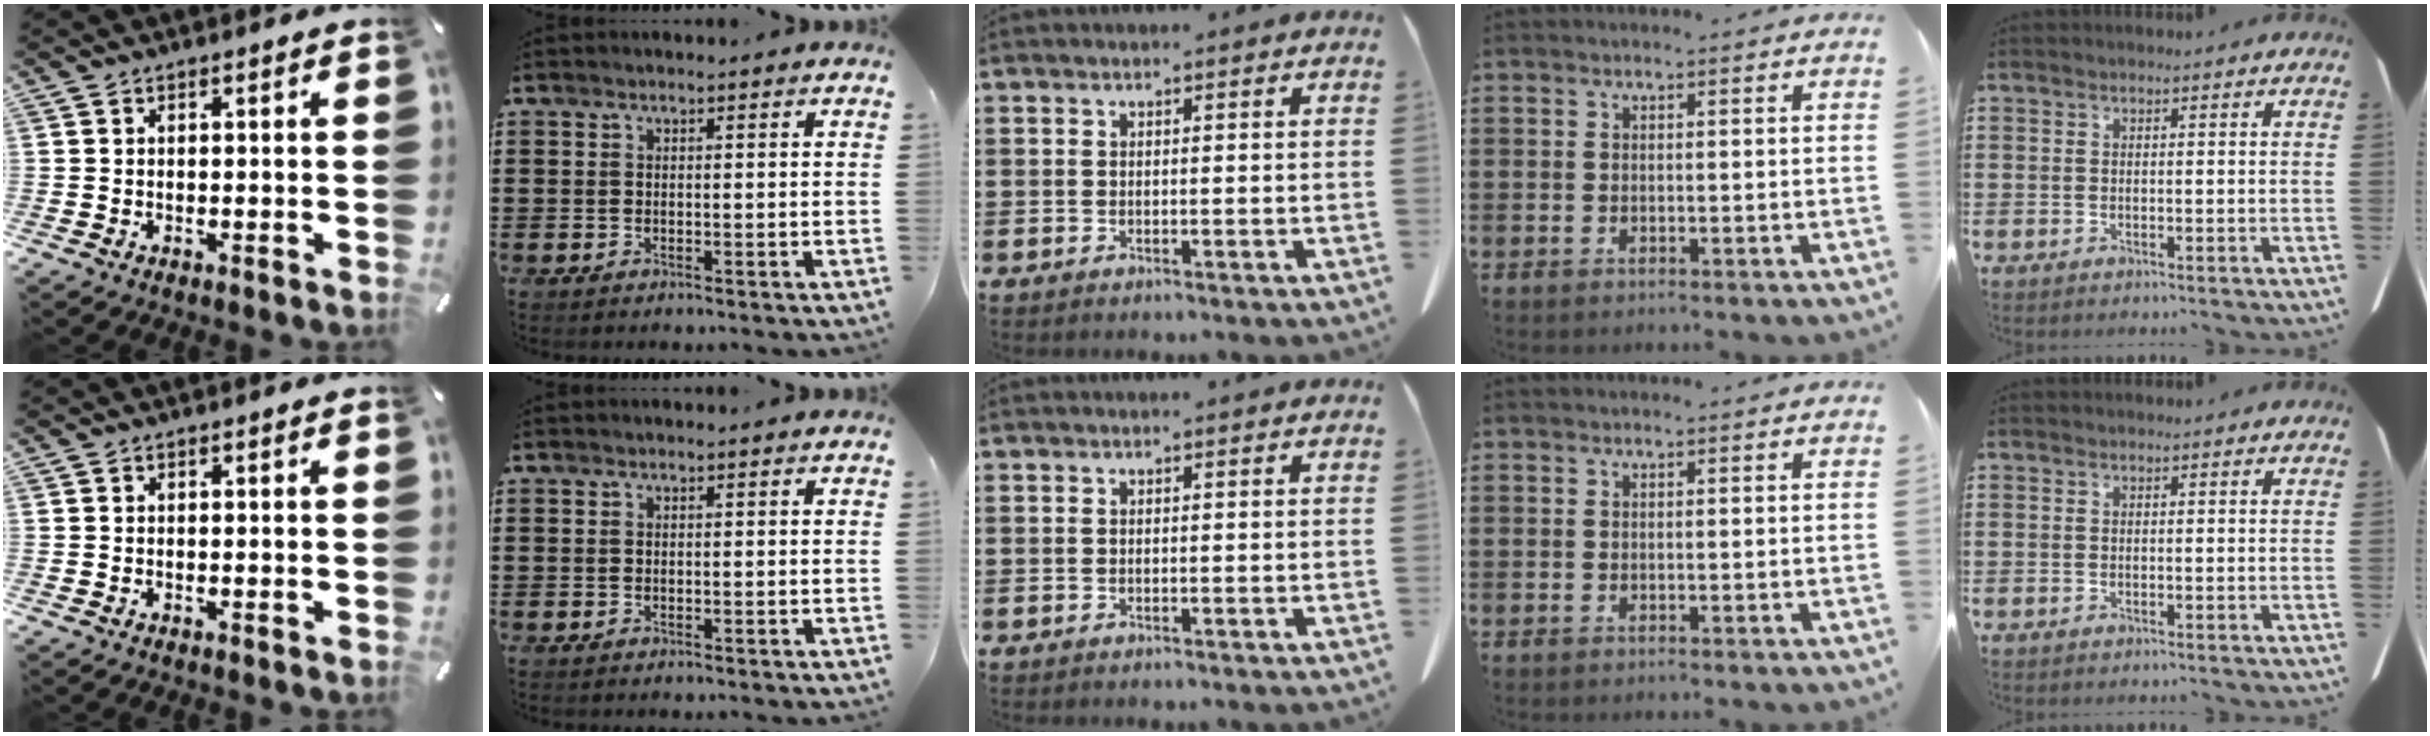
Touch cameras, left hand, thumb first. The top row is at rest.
{}